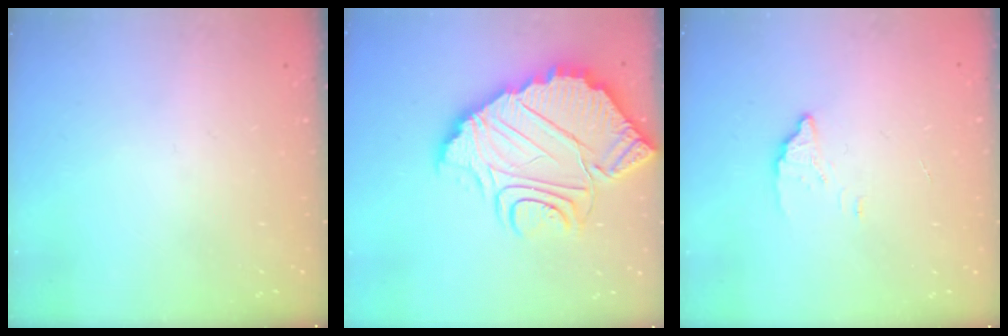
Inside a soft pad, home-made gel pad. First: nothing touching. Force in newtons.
{"total": 18.3, "press": 18.3, "slide": 1.8}
{"total": 1.8, "press": 1.7, "slide": 0.1}